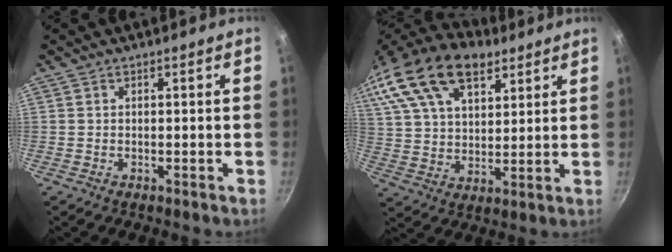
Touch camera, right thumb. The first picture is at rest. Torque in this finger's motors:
{"motor_torque": [0.56, 0.93, 1.09, 0.57, 0.16]}